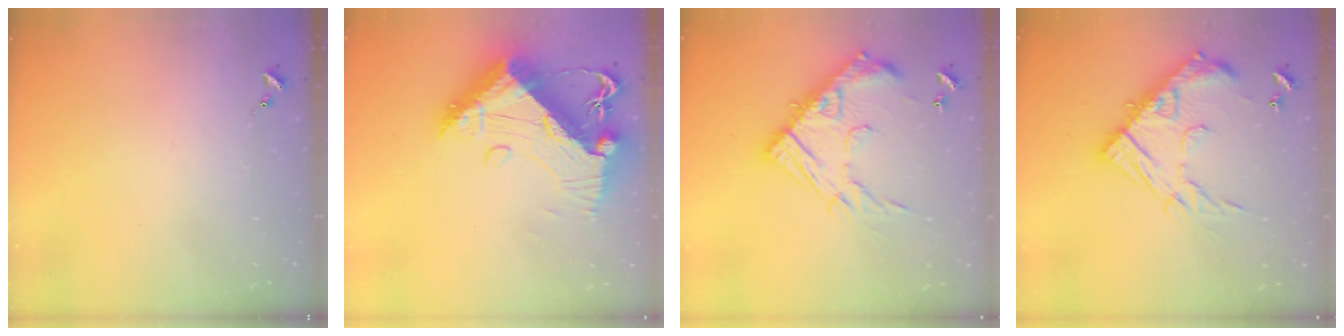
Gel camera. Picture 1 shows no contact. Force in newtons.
{"total": 19.4, "press": 19.3, "slide": 2.1}
{"total": 19.3, "press": 19.2, "slide": 1.6}
{"total": 19.3, "press": 19.2, "slide": 1.6}